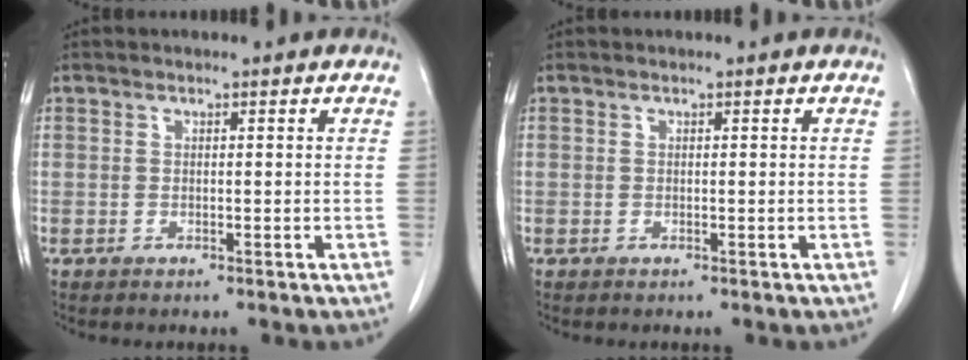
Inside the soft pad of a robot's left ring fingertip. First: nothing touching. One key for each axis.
{"total": 0.0}